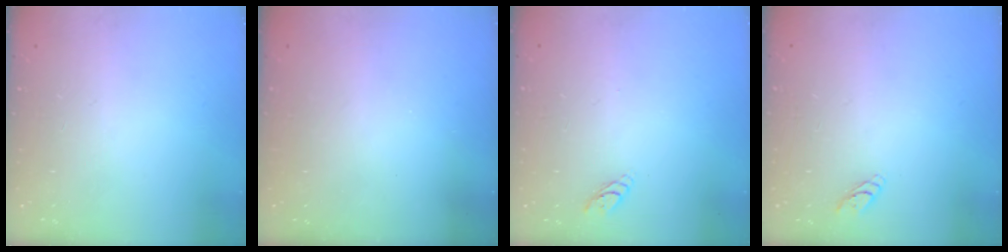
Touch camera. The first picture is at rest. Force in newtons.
{"total": 0.0}
{"total": 3.1, "press": 3.1, "slide": 0.3}
{"total": 2.8, "press": 2.8, "slide": 0.3}